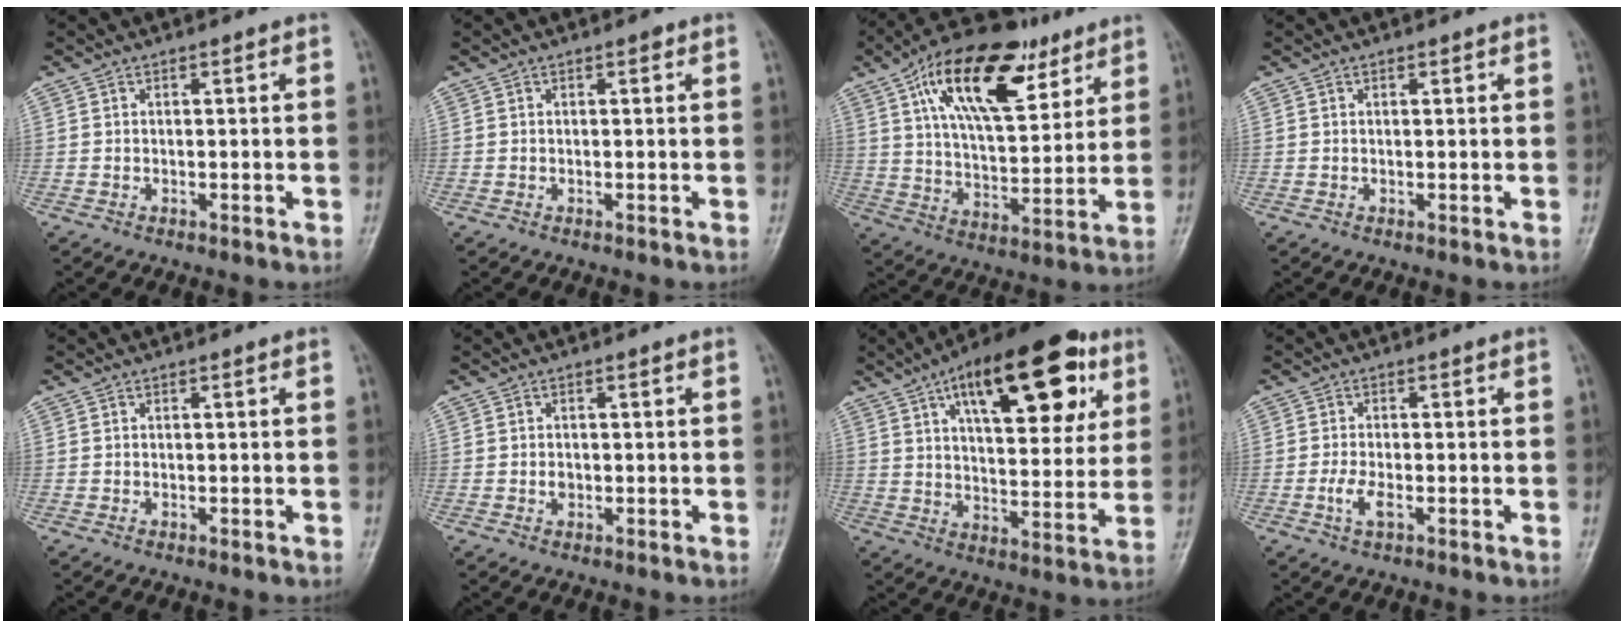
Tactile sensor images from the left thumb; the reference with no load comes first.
{"total": 0.6, "force": [0.3, 0.3, 0.4], "torque": [-0.003, 0.001, 0.001]}
{"total": 22.6, "force": [11.2, 10.6, 16.4], "torque": [-0.241, -0.024, 0.191]}
{"total": 0.6, "force": [0.3, 0.3, 0.3], "torque": [-0.003, -0.001, 0.003]}
{"total": 0.0}
{"total": 1.4, "force": [-0.2, 1.1, 0.8], "torque": [-0.007, 0.002, -0.003]}
{"total": 23.7, "force": [11.0, 10.1, 18.4], "torque": [-0.239, -0.017, 0.167]}
{"total": 3.4, "force": [-1.2, 1.4, 2.8], "torque": [-0.062, 0.004, -0.024]}